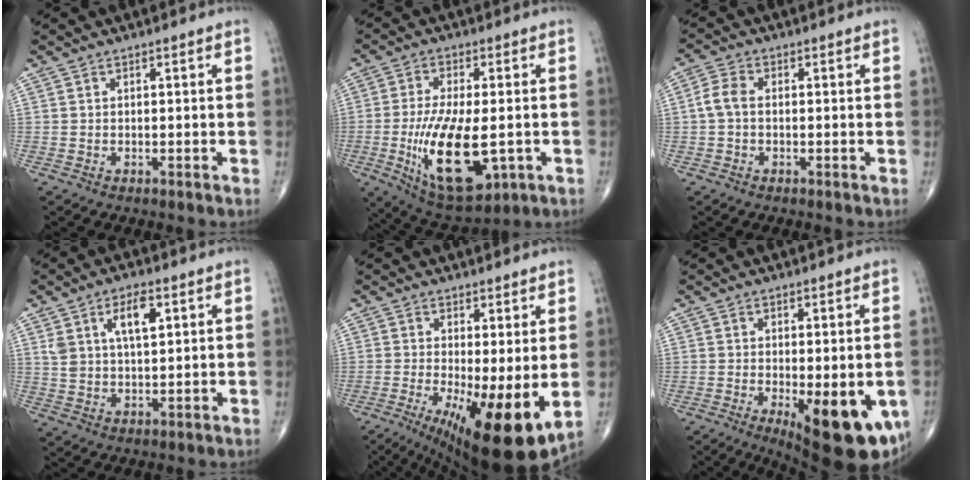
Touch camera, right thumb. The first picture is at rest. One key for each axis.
{"total": 17.2, "fx": -3.5, "fy": 7.3, "fz": 15.2, "tx": -0.270, "ty": -0.016, "tz": -0.042}
{"total": 3.8, "fx": -0.2, "fy": 2.4, "fz": 2.9, "tx": -0.062, "ty": 0.010, "tz": -0.011}
{"total": 7.4, "fx": 3.1, "fy": 3.3, "fz": 5.8, "tx": -0.096, "ty": -0.010, "tz": 0.059}
{"total": 14.7, "fx": -2.9, "fy": 4.1, "fz": 13.8, "tx": -0.206, "ty": -0.022, "tz": -0.028}
{"total": 15.5, "fx": -5.0, "fy": 5.3, "fz": 13.7, "tx": -0.147, "ty": -0.021, "tz": -0.056}